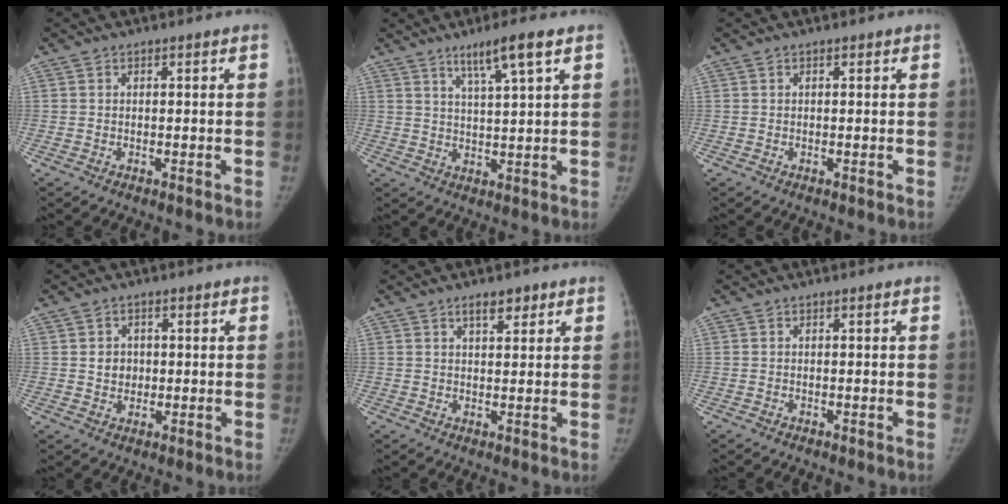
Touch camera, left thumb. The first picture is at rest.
{"total": 7.0, "force": [4.3, 0.1, 5.5], "torque": [-0.102, -0.021, 0.078]}
{"total": 0.0}
{"total": 3.5, "force": [0.4, 3.1, 1.5], "torque": [-0.004, 0.000, 0.009]}
{"total": 3.9, "force": [2.5, 1.7, 2.5], "torque": [-0.024, -0.013, 0.038]}
{"total": 0.0}